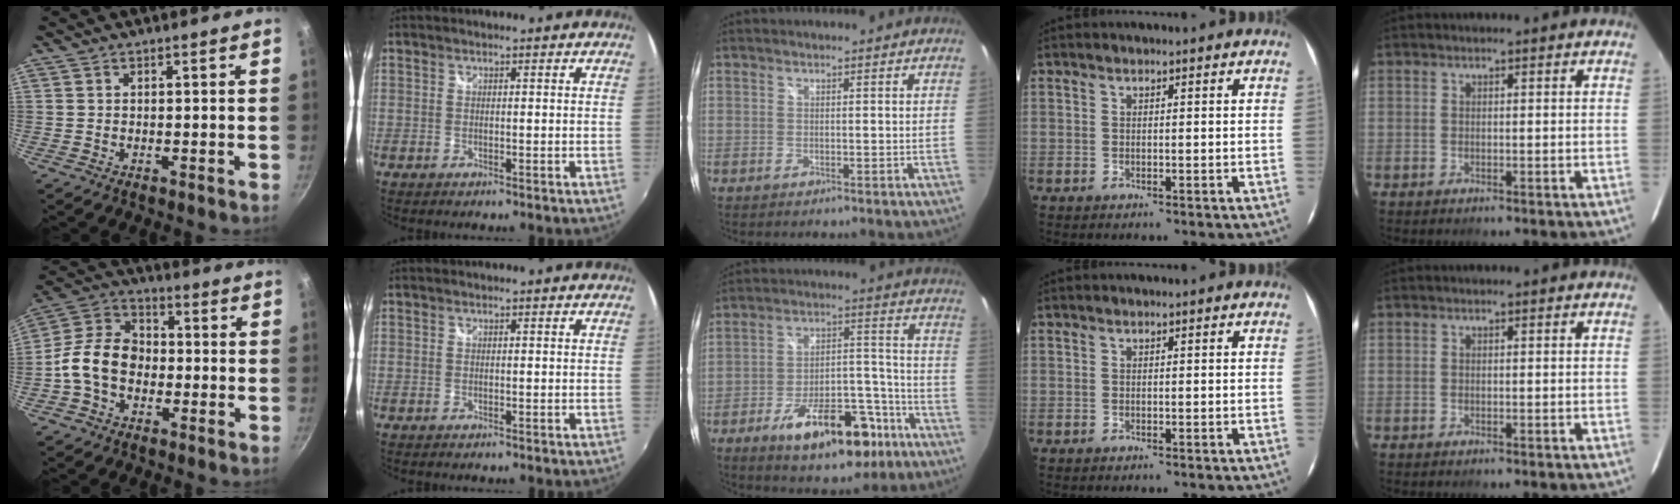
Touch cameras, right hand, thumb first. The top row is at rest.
{"thumb": {"total": 11.8, "force": [-2.6, 8.6, 7.6], "torque": [-0.108, 0.037, -0.069]}, "middle": {"total": 18.3, "force": [-11.0, 8.1, 12.1], "torque": [-0.196, 0.015, -0.155]}}